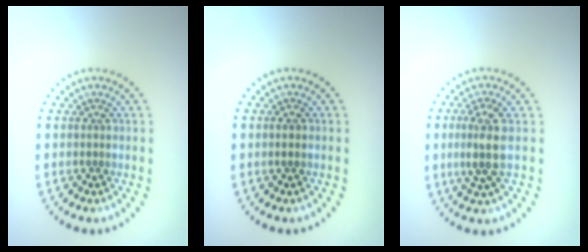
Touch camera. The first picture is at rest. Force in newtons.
{"total": 1.4, "press": 1.4, "slide": 0.1}
{"total": 3.2, "press": 2.9, "slide": 1.2}